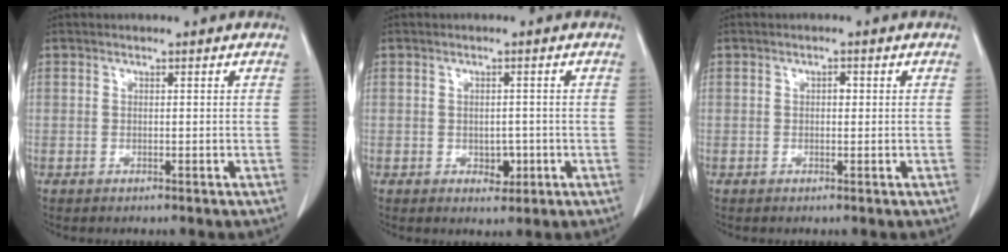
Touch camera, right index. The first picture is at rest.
{"total": 2.5, "force": [-0.7, 1.7, 1.7], "torque": [-0.020, 0.002, -0.003]}
{"total": 1.0, "force": [0.1, 0.6, 0.8], "torque": [-0.010, 0.003, 0.000]}